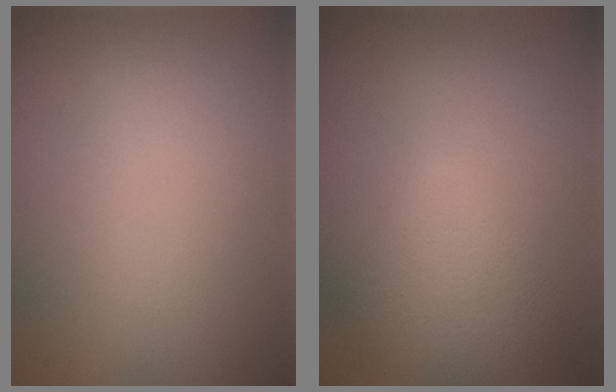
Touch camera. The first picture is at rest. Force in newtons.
{"total": 3.7, "press": 3.7, "slide": 0.0}